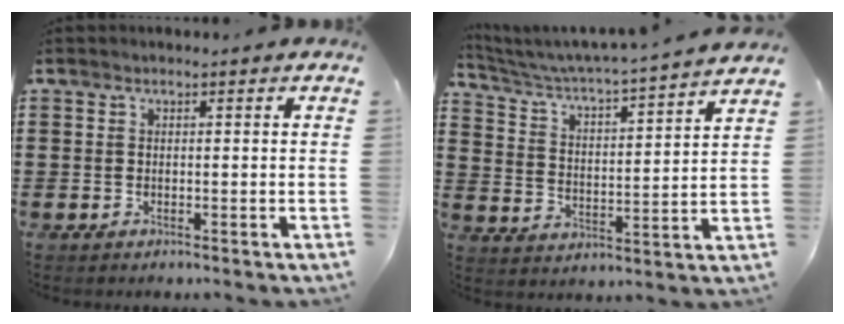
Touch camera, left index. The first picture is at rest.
{"total": 3.3, "force": [3.1, -0.3, 1.3], "torque": [-0.044, -0.036, 0.040]}